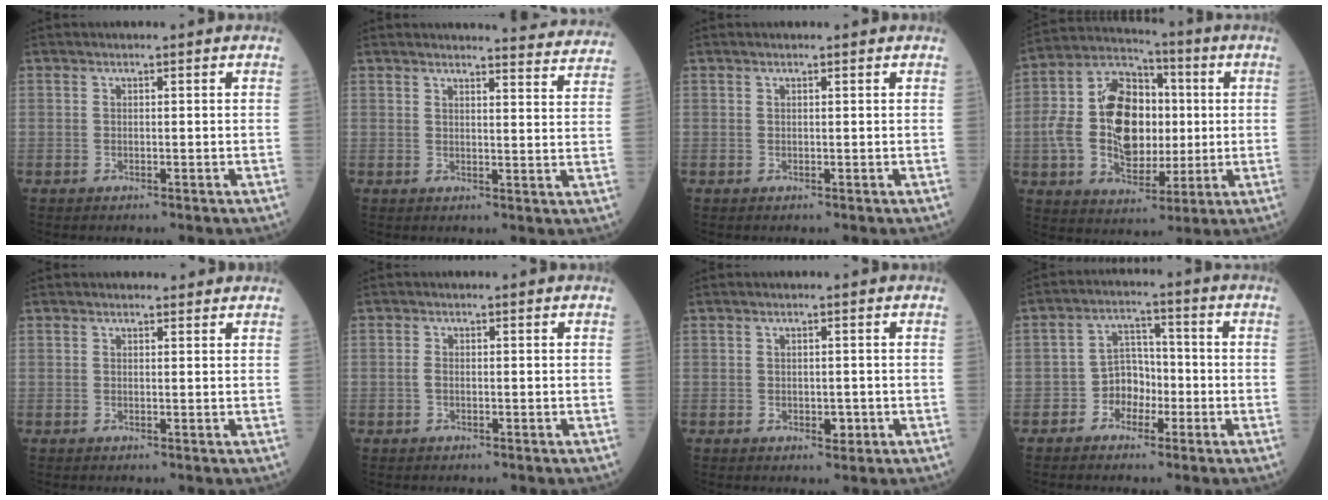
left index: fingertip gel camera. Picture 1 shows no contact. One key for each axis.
{"total": 10.5, "fx": 10.4, "fy": 0.3, "fz": 1.1, "tx": 0.003, "ty": -0.055, "tz": 0.095}
{"total": 0.0}
{"total": 15.6, "fx": 0.3, "fy": 9.9, "fz": 12.0, "tx": -0.255, "ty": 0.030, "tz": 0.009}
{"total": 1.7, "fx": 1.5, "fy": 0.6, "fz": 0.2, "tx": -0.005, "ty": 0.006, "tz": 0.015}
{"total": 1.0, "fx": -0.3, "fy": 0.7, "fz": 0.6, "tx": -0.018, "ty": 0.000, "tz": -0.005}
{"total": 1.7, "fx": -0.4, "fy": 1.0, "fz": 1.3, "tx": -0.017, "ty": -0.001, "tz": -0.001}
{"total": 4.9, "fx": -2.1, "fy": 3.7, "fz": 2.3, "tx": -0.039, "ty": 0.014, "tz": -0.043}